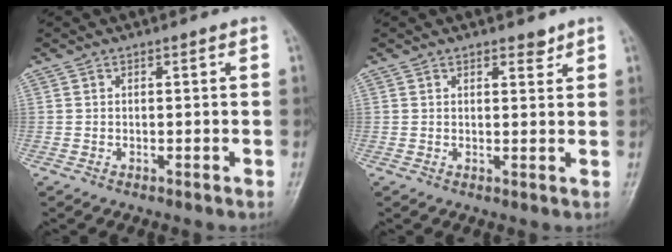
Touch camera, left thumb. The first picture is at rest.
{"total": 2.1, "force": [1.7, 1.0, 0.9], "torque": [-0.001, -0.010, 0.021]}